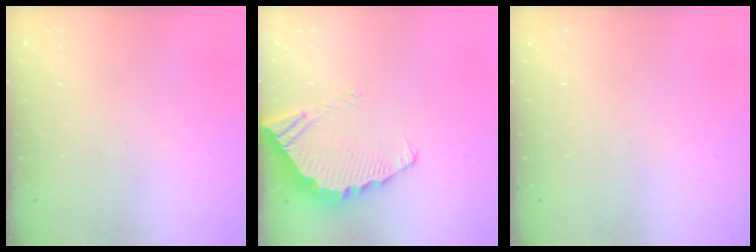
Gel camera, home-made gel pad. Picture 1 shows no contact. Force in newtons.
{"total": 4.4, "press": 4.4, "slide": 0.2}
{"total": 0.0}